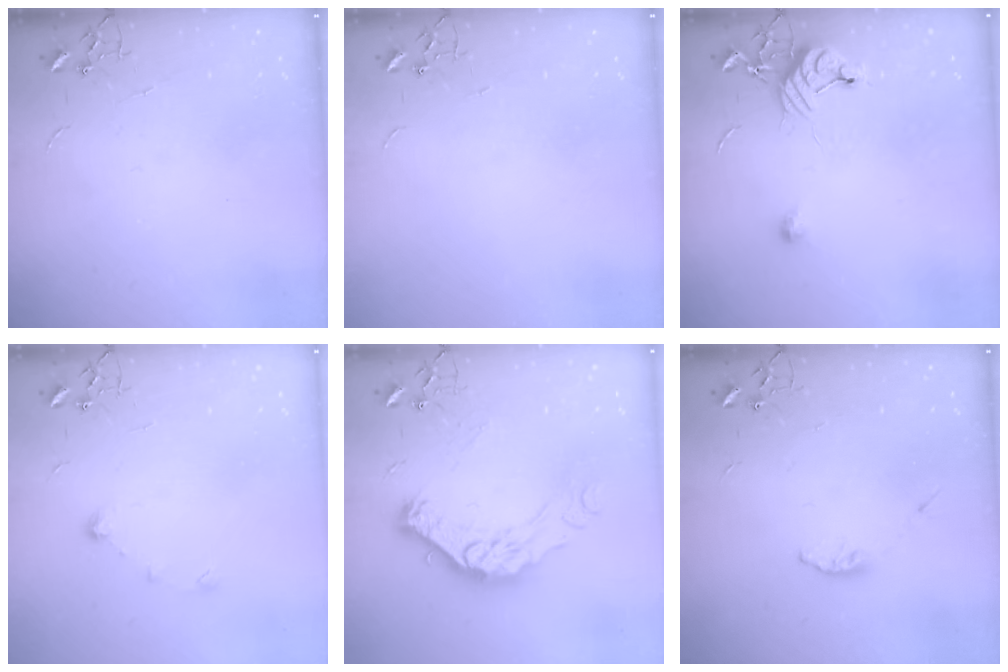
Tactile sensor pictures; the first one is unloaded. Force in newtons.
{"total": 0.0}
{"total": 10.5, "press": 10.4, "slide": 1.4}
{"total": 7.2, "press": 7.1, "slide": 1.0}
{"total": 16.5, "press": 16.5, "slide": 1.2}
{"total": 3.6, "press": 3.5, "slide": 0.6}